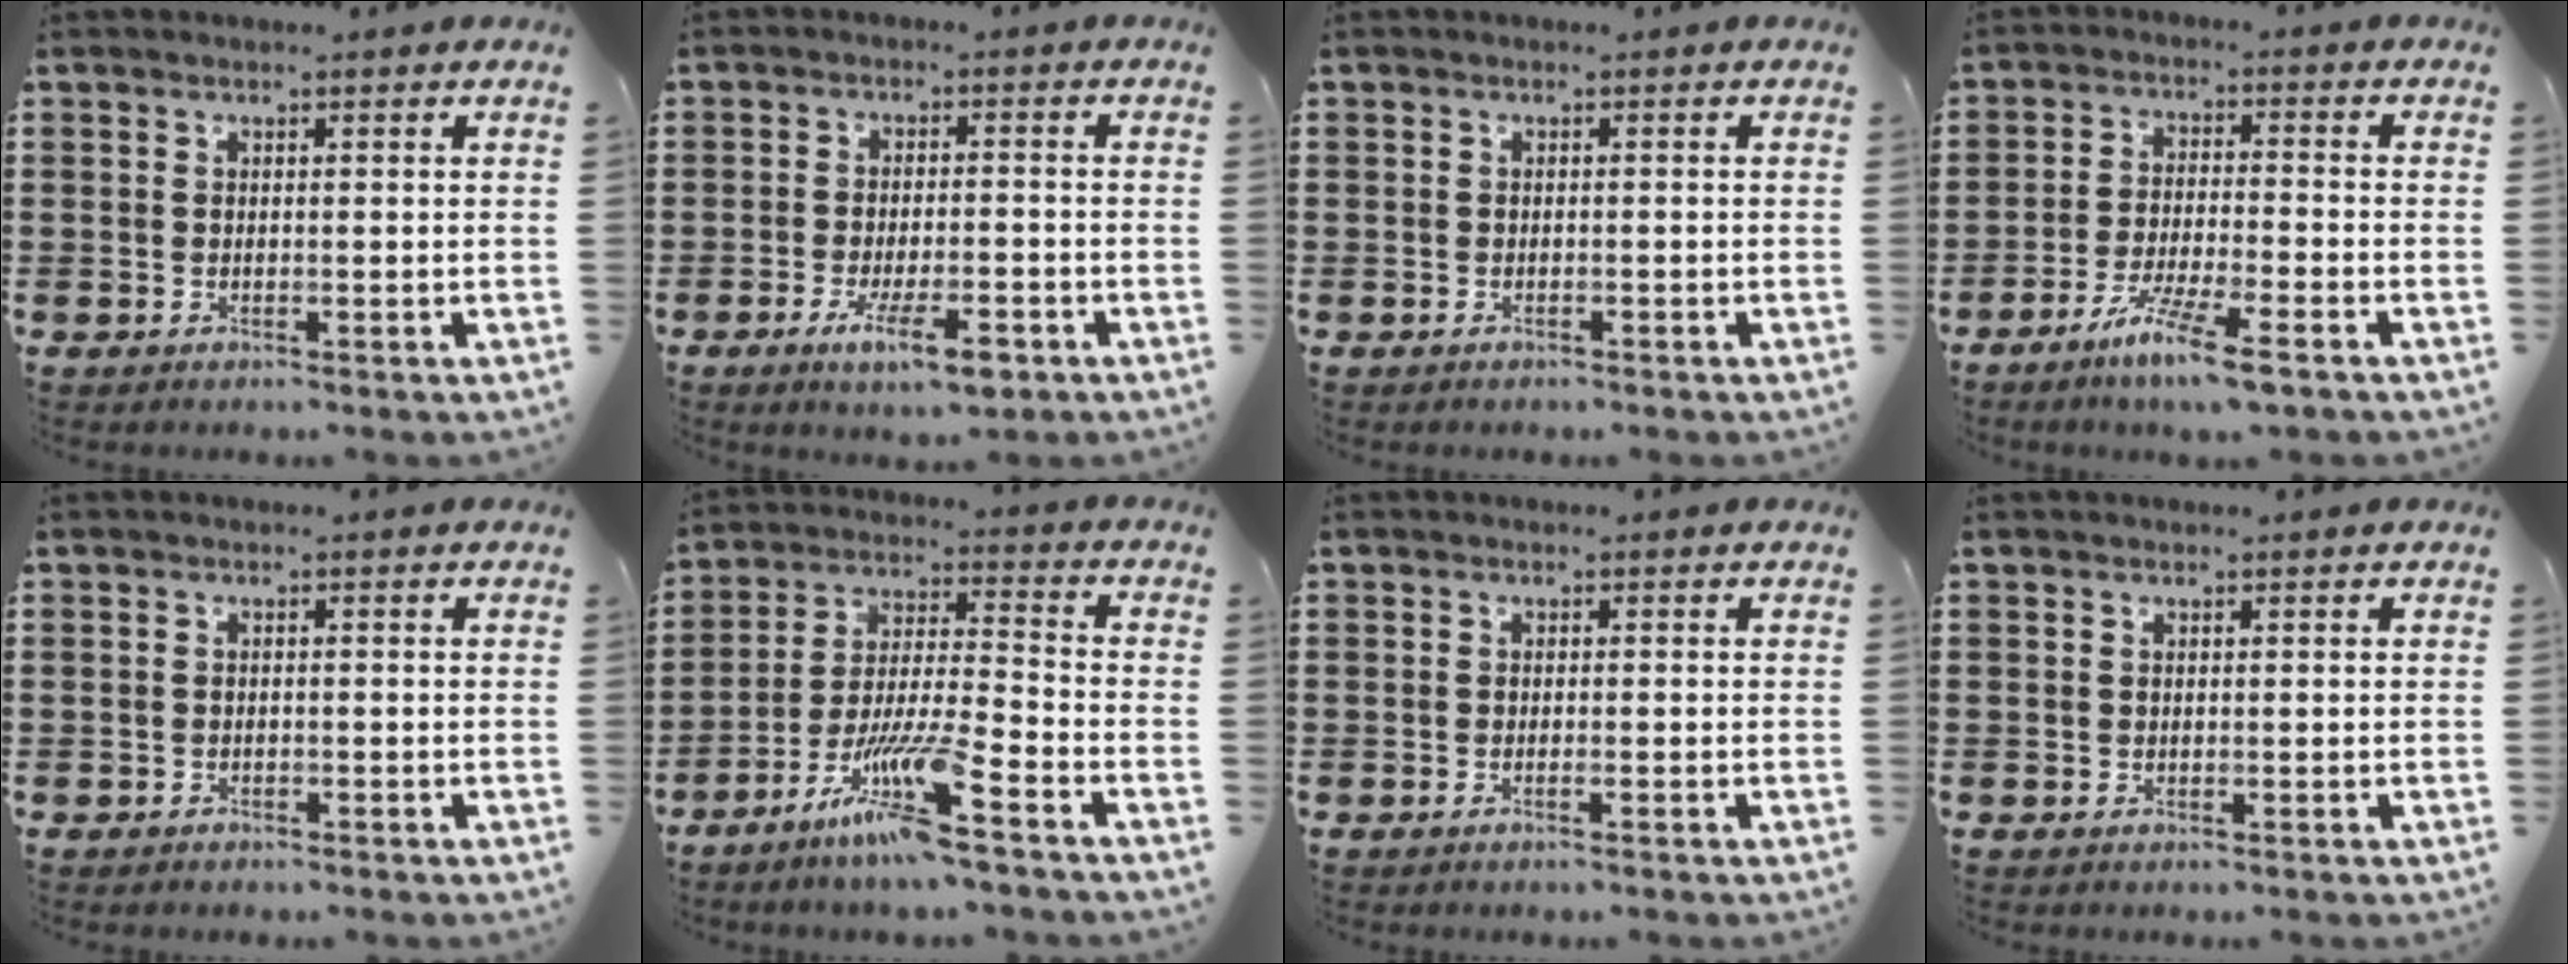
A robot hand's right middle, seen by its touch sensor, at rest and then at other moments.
{"total": 6.4, "force": [-3.6, 1.8, 4.9], "torque": [-0.096, -0.003, -0.064]}
{"total": 0.6, "force": [-0.6, 0.2, 0.0], "torque": [-0.002, 0.000, -0.013]}
{"total": 7.3, "force": [-5.5, 0.1, 4.8], "torque": [-0.093, -0.011, -0.099]}
{"total": 0.8, "force": [-0.8, 0.3, -0.1], "torque": [-0.001, 0.002, -0.018]}
{"total": 10.8, "force": [-7.6, 0.2, 7.7], "torque": [-0.162, -0.012, -0.151]}
{"total": 0.7, "force": [-0.4, 0.0, 0.5], "torque": [-0.009, -0.002, -0.008]}
{"total": 0.0}